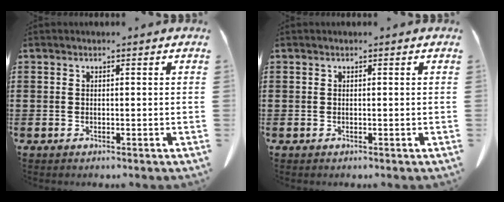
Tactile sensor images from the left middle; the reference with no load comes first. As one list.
[{"total": 0.0}]